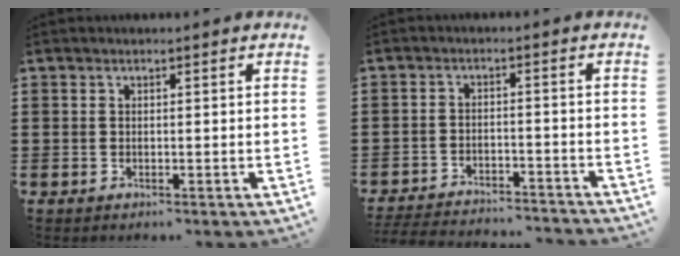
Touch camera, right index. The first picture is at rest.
{"total": 4.0, "force": [-3.9, -0.1, 0.6], "torque": [-0.021, -0.006, -0.083]}